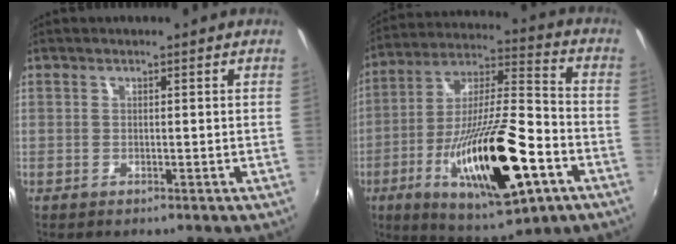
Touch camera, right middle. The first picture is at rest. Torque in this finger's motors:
{"motor_torque": [1.92, -0.22, 0.84, 0.21]}